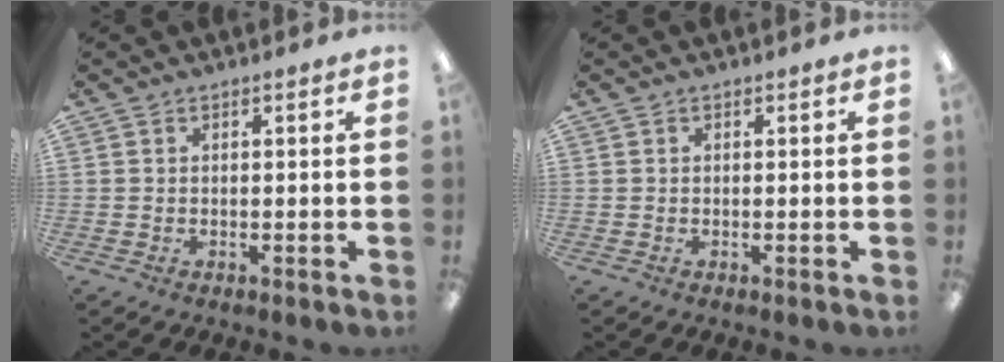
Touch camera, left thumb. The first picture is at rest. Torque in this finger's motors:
{"motor_torque": [0.00, 0.00, 0.08, 0.01, 0.00]}